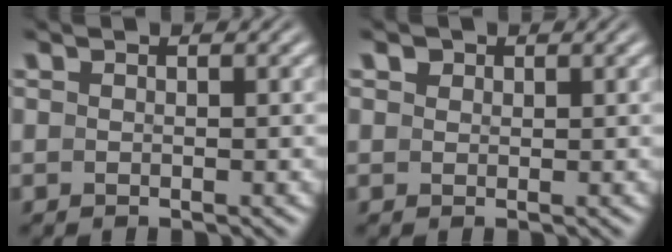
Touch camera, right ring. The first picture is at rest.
{"total": 1.0, "force": [0.9, 0.5, 0.3], "torque": [-0.006, -0.004, 0.023]}